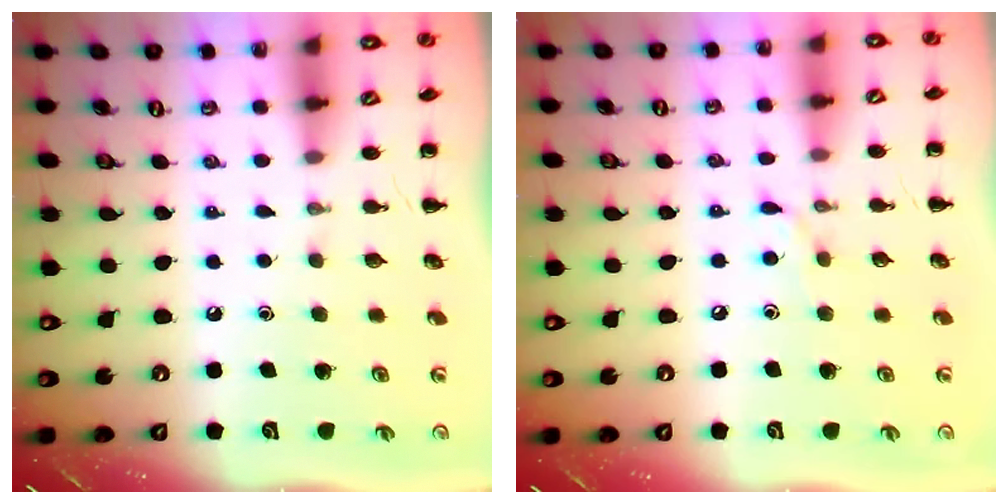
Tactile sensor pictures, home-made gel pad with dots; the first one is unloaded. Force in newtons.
{"total": 5.1, "press": 4.9, "slide": 1.6}